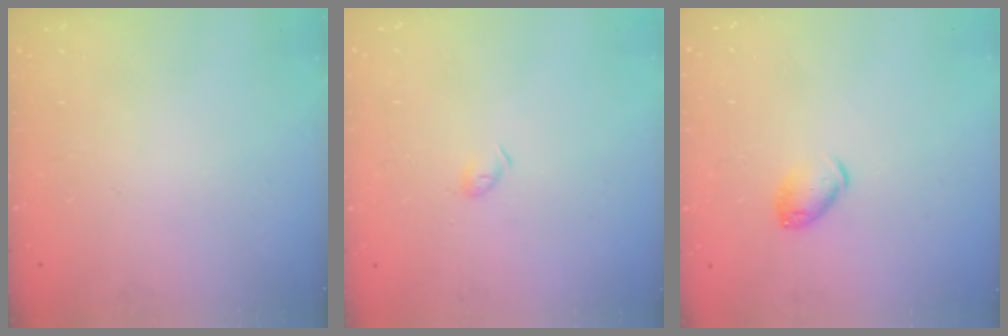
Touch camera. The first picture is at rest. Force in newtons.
{"total": 2.9, "press": 2.9, "slide": 0.6}
{"total": 6.3, "press": 6.3, "slide": 0.5}